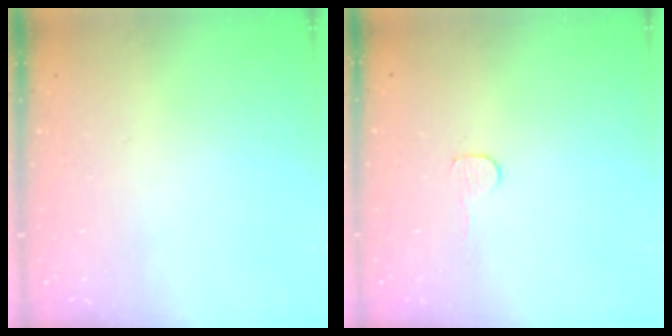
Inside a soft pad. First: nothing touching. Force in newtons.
{"total": 3.2, "press": 3.1, "slide": 0.3}